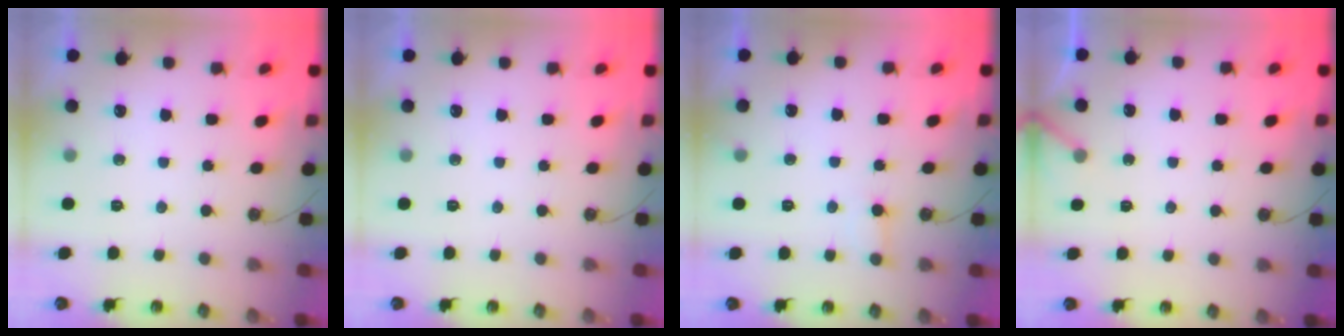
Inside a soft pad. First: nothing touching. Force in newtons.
{"total": 0.0}
{"total": 5.5, "press": 5.5, "slide": 0.5}
{"total": 2.8, "press": 2.8, "slide": 0.2}